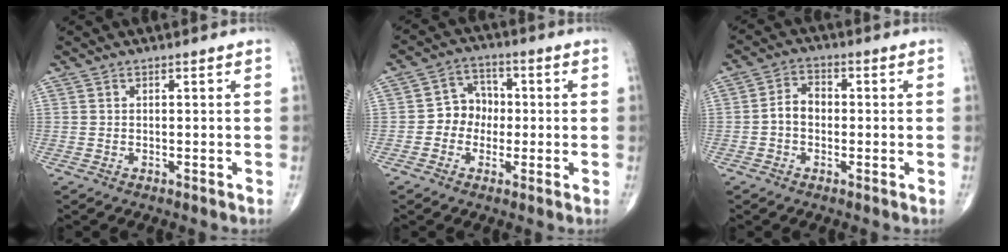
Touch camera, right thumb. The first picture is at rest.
{"total": 6.4, "force": [-0.7, 5.6, 3.0], "torque": [-0.014, 0.023, -0.027]}
{"total": 4.5, "force": [-0.7, 3.3, 3.0], "torque": [-0.040, 0.020, -0.021]}